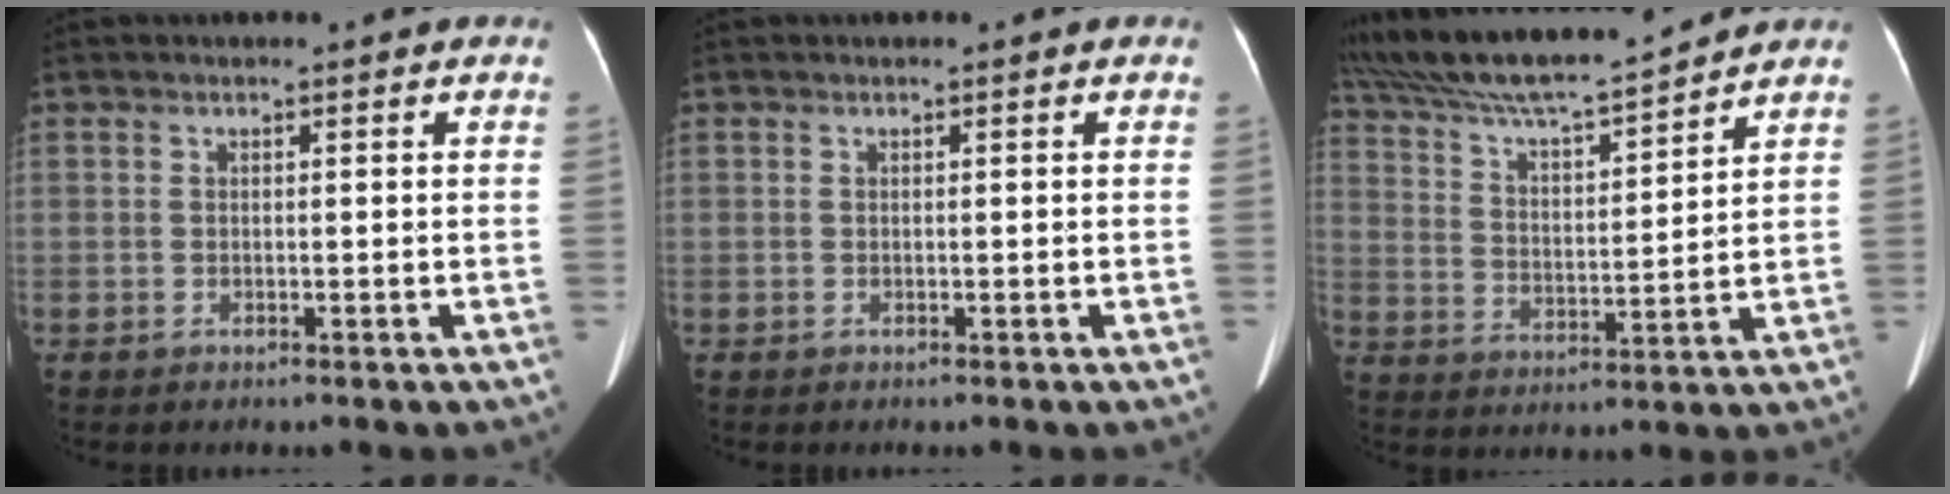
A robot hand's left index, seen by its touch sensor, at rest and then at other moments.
{"total": 0.0}
{"total": 16.9, "force": [15.4, 0.7, 7.1], "torque": [-0.134, 0.014, 0.264]}